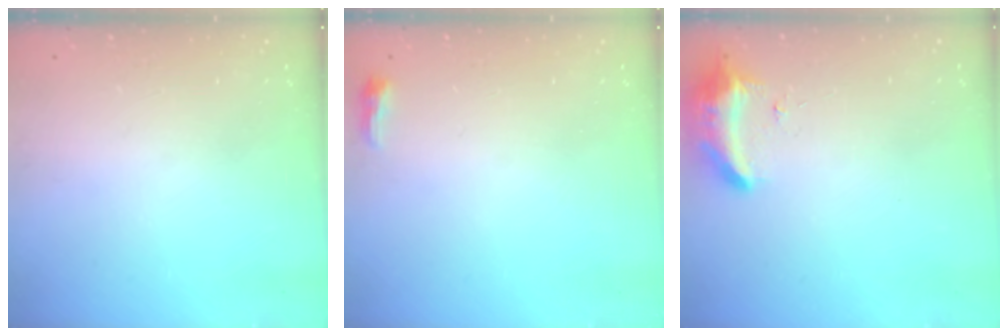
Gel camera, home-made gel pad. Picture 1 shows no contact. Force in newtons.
{"total": 3.6, "press": 3.4, "slide": 1.0}
{"total": 8.9, "press": 8.8, "slide": 1.6}